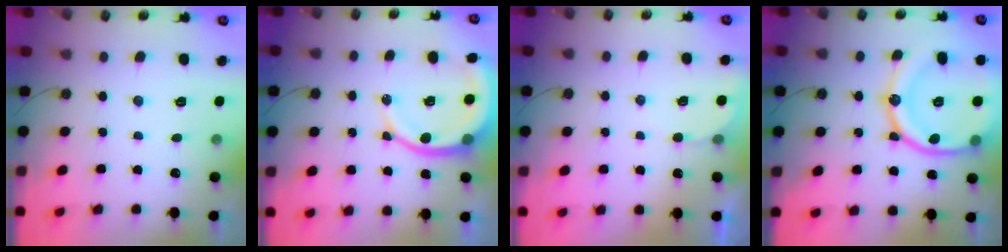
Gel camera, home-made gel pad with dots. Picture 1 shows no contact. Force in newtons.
{"total": 11.3, "press": 11.2, "slide": 1.5}
{"total": 1.6, "press": 1.6, "slide": 0.0}
{"total": 22.3, "press": 22.2, "slide": 2.3}